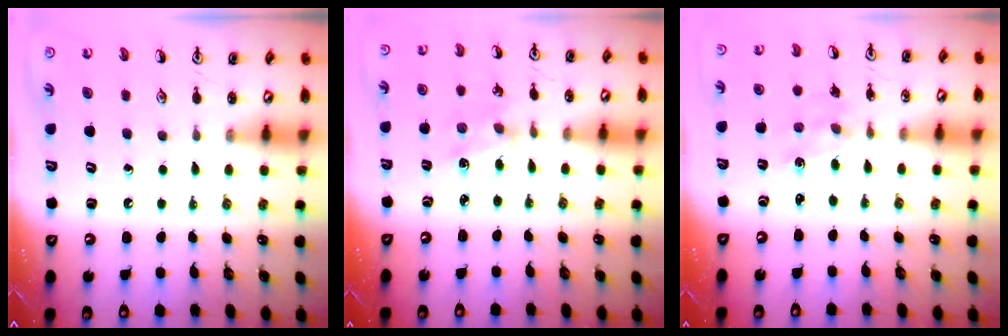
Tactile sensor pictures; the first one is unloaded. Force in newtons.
{"total": 2.3, "press": 2.3, "slide": 0.3}
{"total": 3.0, "press": 3.0, "slide": 0.3}